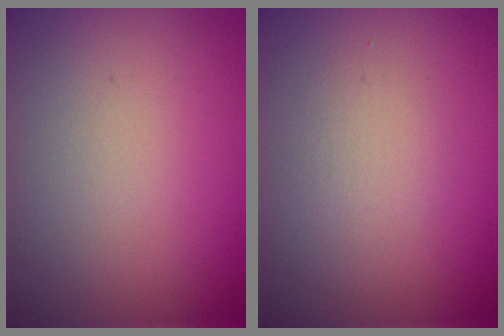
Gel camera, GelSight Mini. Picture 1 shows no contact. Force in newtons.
{"total": 1.4, "press": 1.4, "slide": 0.0}